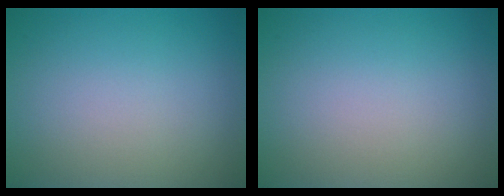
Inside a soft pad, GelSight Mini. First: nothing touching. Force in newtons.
{"total": 0.0}